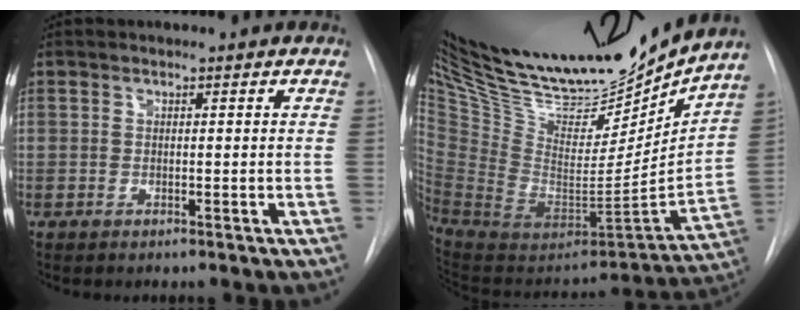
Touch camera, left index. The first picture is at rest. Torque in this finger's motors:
{"motor_torque": [0.88, -1.26, 0.44, 0.07]}